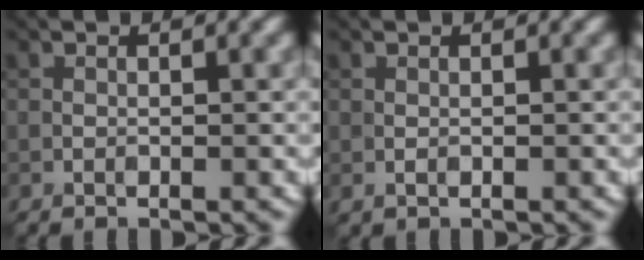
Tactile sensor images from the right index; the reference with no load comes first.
{"total": 0.0}